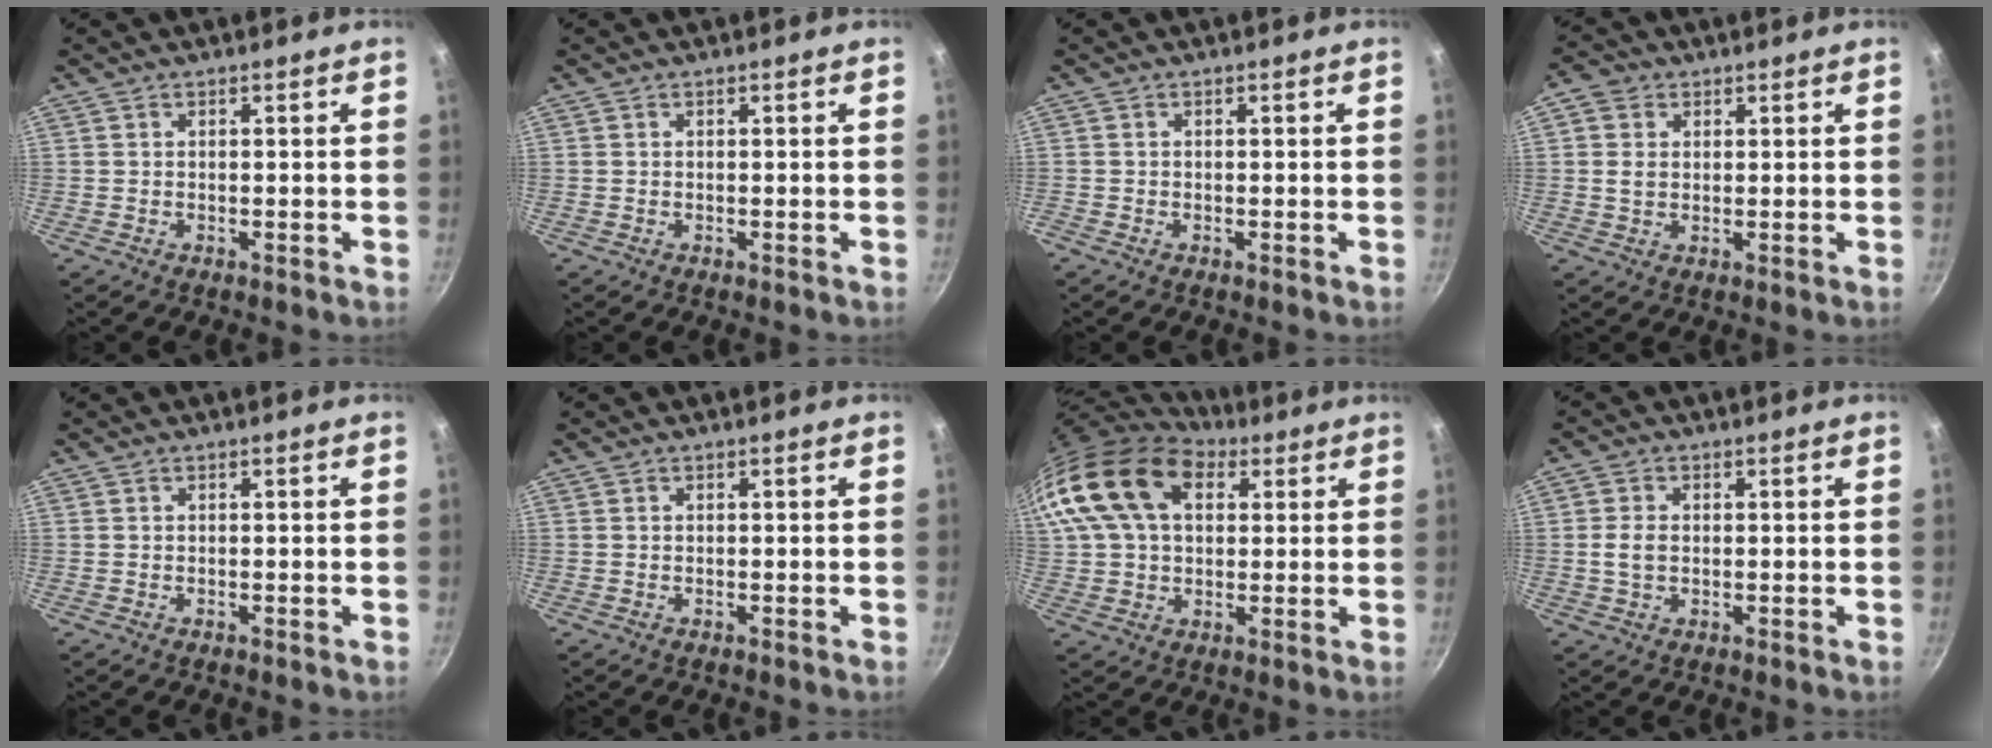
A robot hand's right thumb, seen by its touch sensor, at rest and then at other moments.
{"total": 0.0}
{"total": 0.0}
{"total": 4.4, "force": [0.9, 3.6, 2.4], "torque": [-0.031, 0.003, 0.008]}
{"total": 0.0}
{"total": 0.0}
{"total": 20.3, "force": [7.7, 13.1, 13.5], "torque": [-0.256, 0.016, 0.129]}
{"total": 3.8, "force": [0.1, 2.7, 2.7], "torque": [-0.049, 0.003, -0.003]}